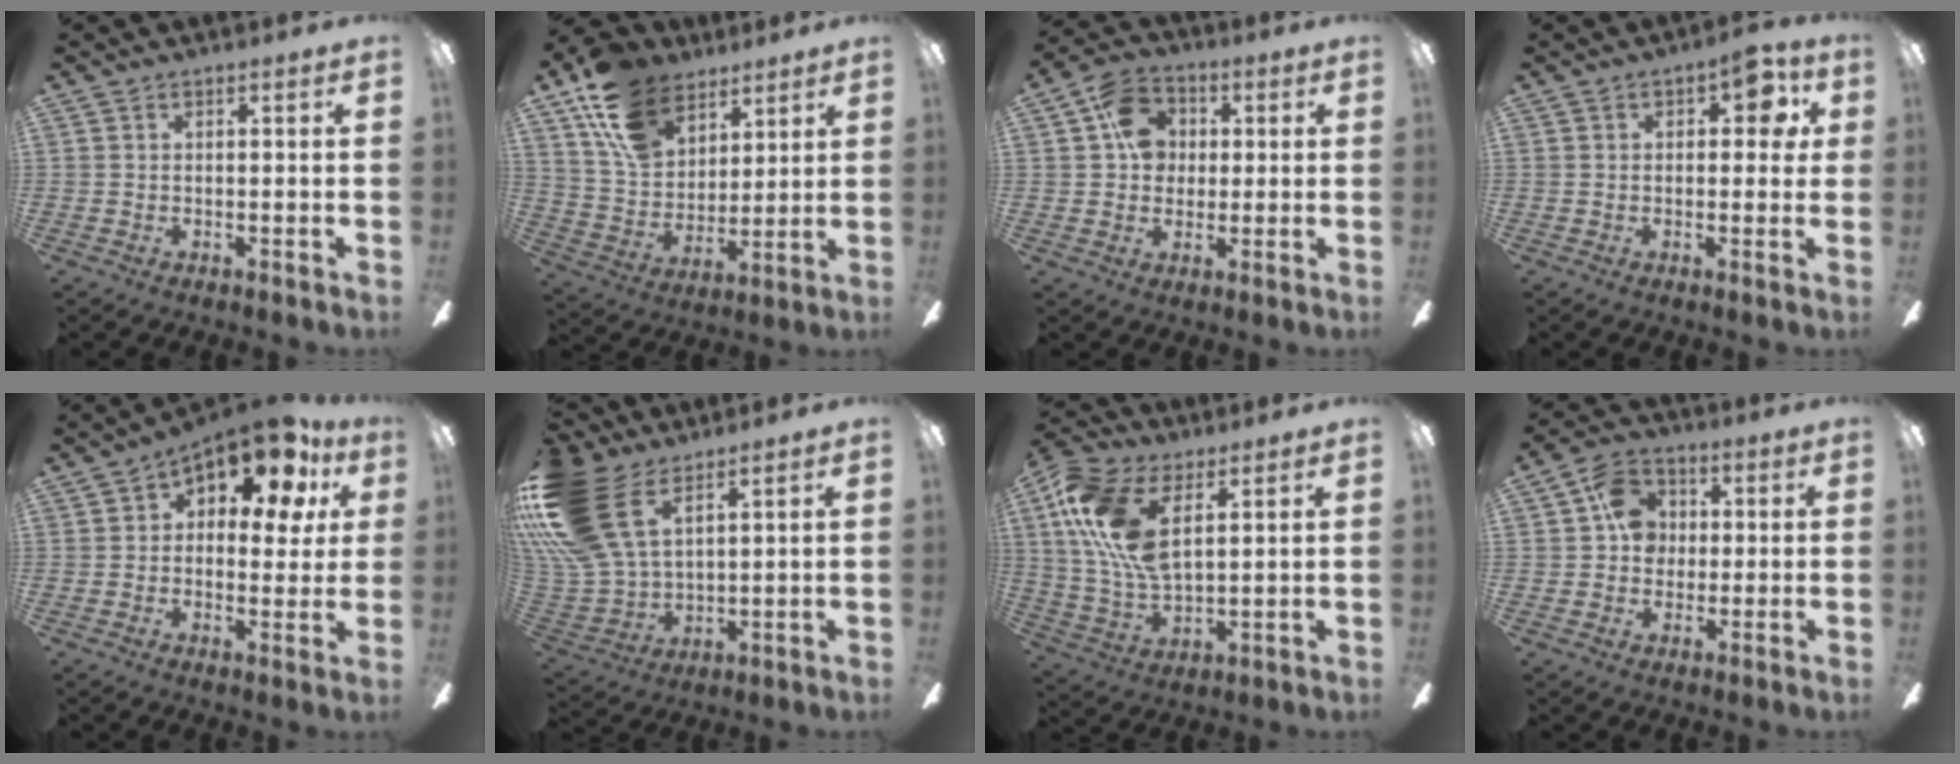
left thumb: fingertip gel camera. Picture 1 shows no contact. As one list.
[{"total": 16.4, "force": [10.6, 10.4, 6.9], "torque": [-0.143, -0.043, 0.208]}, {"total": 10.2, "force": [2.5, 8.3, 5.2], "torque": [-0.085, 0.017, 0.050]}, {"total": 6.7, "force": [2.2, 3.5, 5.2], "torque": [-0.061, 0.002, 0.032]}, {"total": 13.3, "force": [8.4, 6.4, 8.0], "torque": [-0.117, -0.051, 0.144]}, {"total": 22.6, "force": [10.8, 13.5, 14.6], "torque": [-0.331, -0.046, 0.202]}, {"total": 16.1, "force": [6.8, 8.0, 12.2], "torque": [-0.271, -0.018, 0.123]}, {"total": 9.1, "force": [1.7, 7.7, 4.6], "torque": [-0.079, 0.021, 0.032]}]